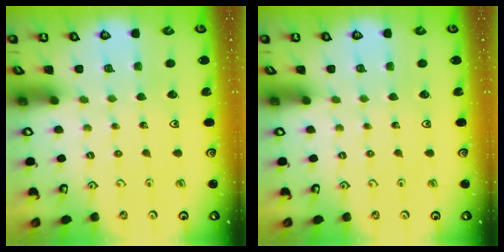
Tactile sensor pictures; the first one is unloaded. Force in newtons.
{"total": 0.0}